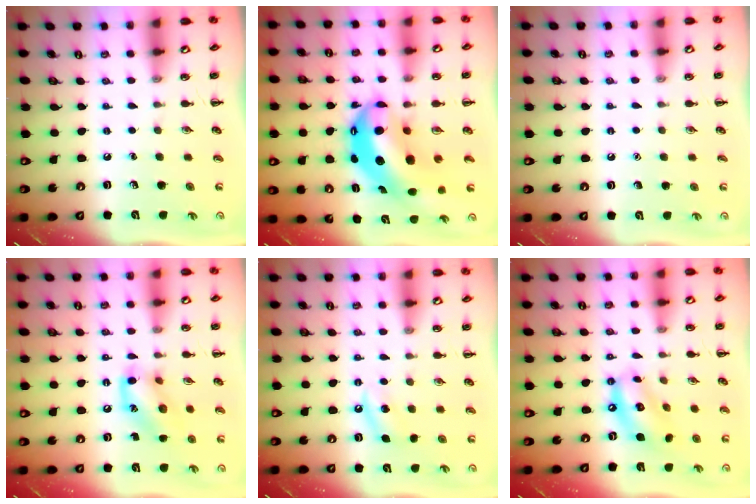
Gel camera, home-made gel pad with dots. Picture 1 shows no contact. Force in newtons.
{"total": 13.6, "press": 13.3, "slide": 2.8}
{"total": 1.6, "press": 1.5, "slide": 0.1}
{"total": 12.9, "press": 12.8, "slide": 2.0}
{"total": 5.0, "press": 4.8, "slide": 1.5}
{"total": 11.1, "press": 10.8, "slide": 2.6}